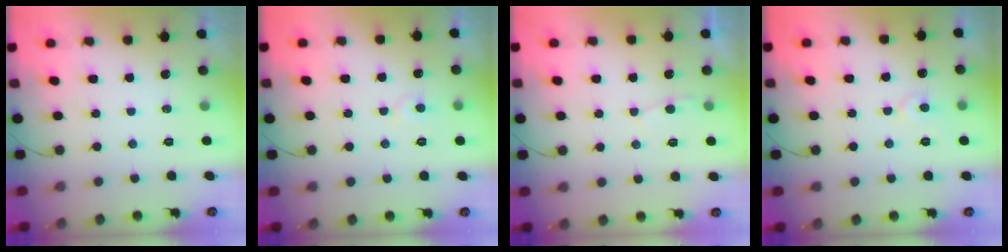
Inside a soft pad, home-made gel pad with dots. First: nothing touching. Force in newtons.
{"total": 4.1, "press": 4.1, "slide": 0.4}
{"total": 3.0, "press": 3.0, "slide": 0.3}
{"total": 5.0, "press": 5.0, "slide": 0.4}